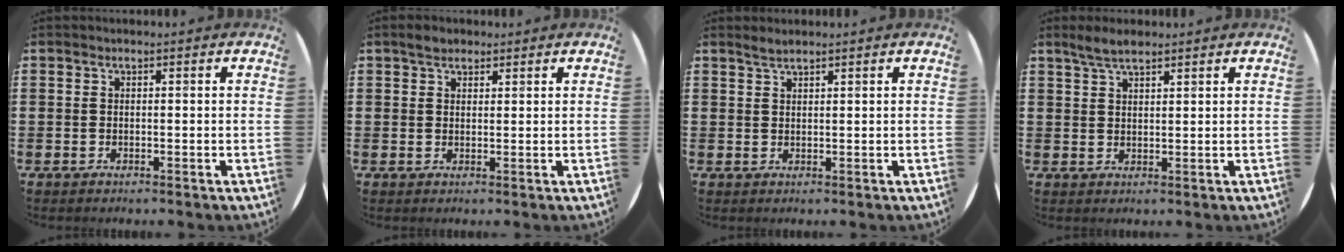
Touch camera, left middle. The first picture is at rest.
{"total": 2.0, "force": [1.7, 0.9, 0.4], "torque": [0.007, 0.000, 0.029]}
{"total": 1.4, "force": [1.3, 0.1, 0.4], "torque": [-0.009, 0.003, 0.024]}
{"total": 3.1, "force": [2.6, 0.8, 1.5], "torque": [-0.033, 0.006, 0.047]}